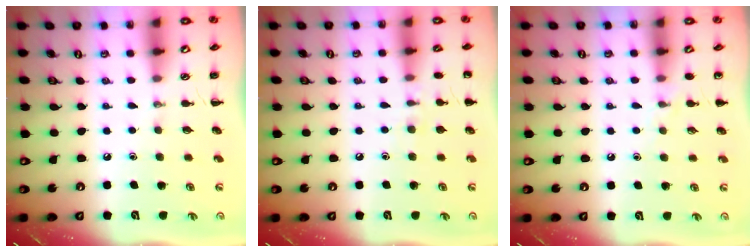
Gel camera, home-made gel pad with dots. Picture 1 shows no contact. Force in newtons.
{"total": 6.9, "press": 6.6, "slide": 1.9}
{"total": 5.4, "press": 5.0, "slide": 1.8}